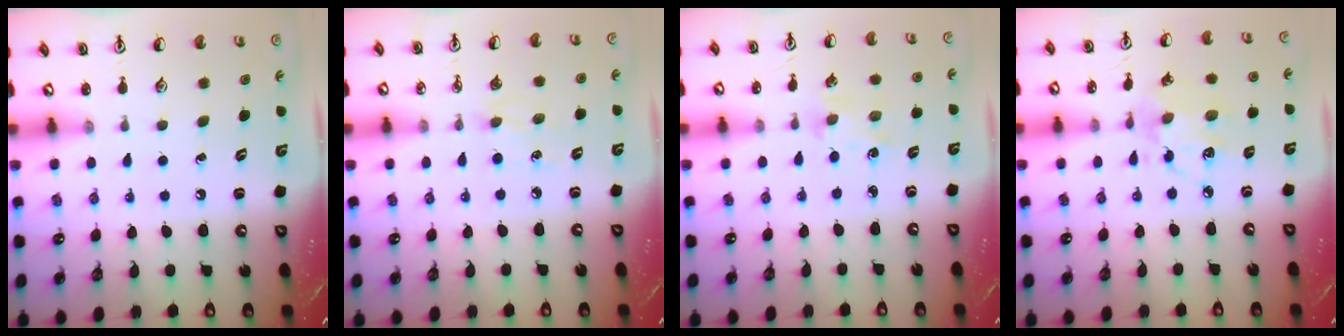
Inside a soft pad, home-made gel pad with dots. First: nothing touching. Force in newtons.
{"total": 4.1, "press": 4.0, "slide": 0.6}
{"total": 2.5, "press": 2.4, "slide": 0.3}
{"total": 8.7, "press": 8.7, "slide": 0.6}